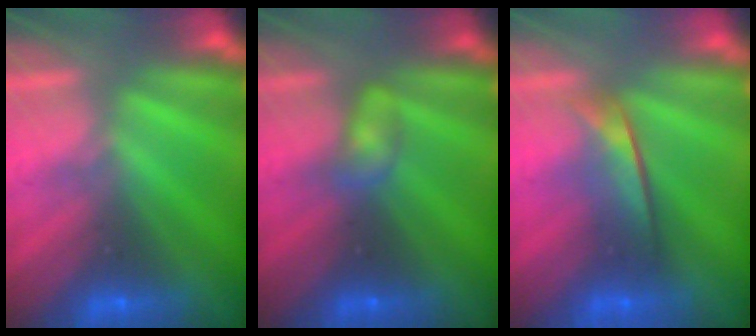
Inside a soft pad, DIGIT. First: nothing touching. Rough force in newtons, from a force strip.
{"total": 2.3}
{"total": 2.0}